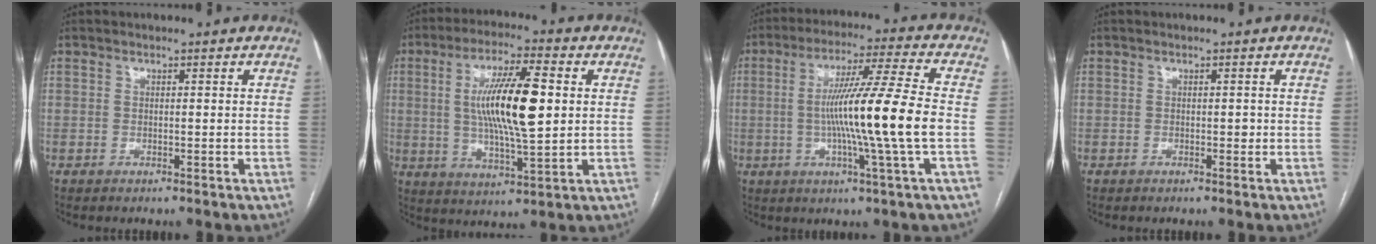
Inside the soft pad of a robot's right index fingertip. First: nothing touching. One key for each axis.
{"total": 13.9, "fx": 1.8, "fy": 2.4, "fz": 13.6, "tx": -0.247, "ty": 0.006, "tz": 0.030}
{"total": 14.7, "fx": -1.6, "fy": -1.9, "fz": 14.5, "tx": -0.250, "ty": -0.005, "tz": -0.033}
{"total": 0.7, "fx": -0.1, "fy": 0.5, "fz": 0.6, "tx": -0.005, "ty": 0.001, "tz": -0.002}